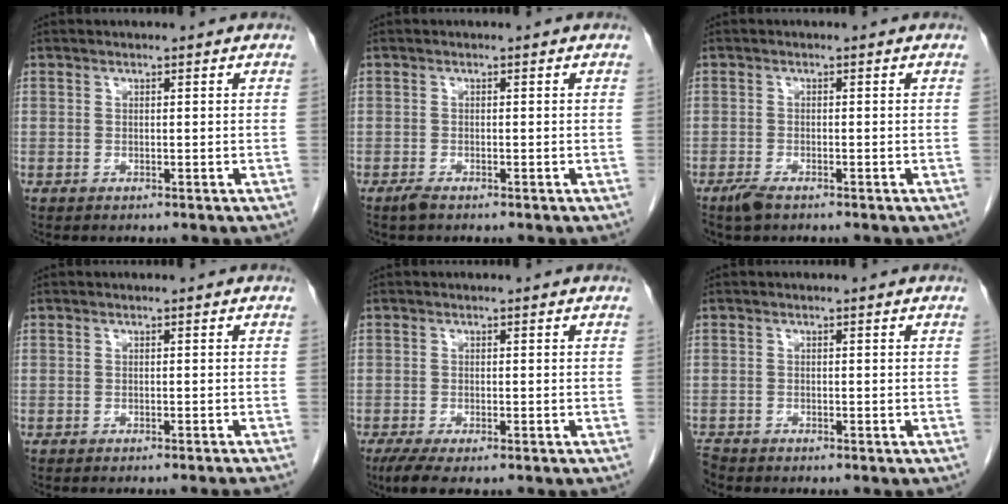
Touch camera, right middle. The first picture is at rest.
{"total": 1.1, "force": [-0.9, 0.1, 0.6], "torque": [-0.020, -0.004, -0.017]}
{"total": 2.2, "force": [-1.6, 0.6, 1.3], "torque": [-0.034, -0.005, -0.028]}
{"total": 4.1, "force": [-3.7, -0.9, 1.5], "torque": [-0.012, -0.001, -0.045]}
{"total": 4.5, "force": [-2.9, 1.2, 3.2], "torque": [-0.059, -0.013, -0.046]}
{"total": 1.1, "force": [-1.1, 0.0, 0.0], "torque": [-0.003, -0.006, -0.021]}